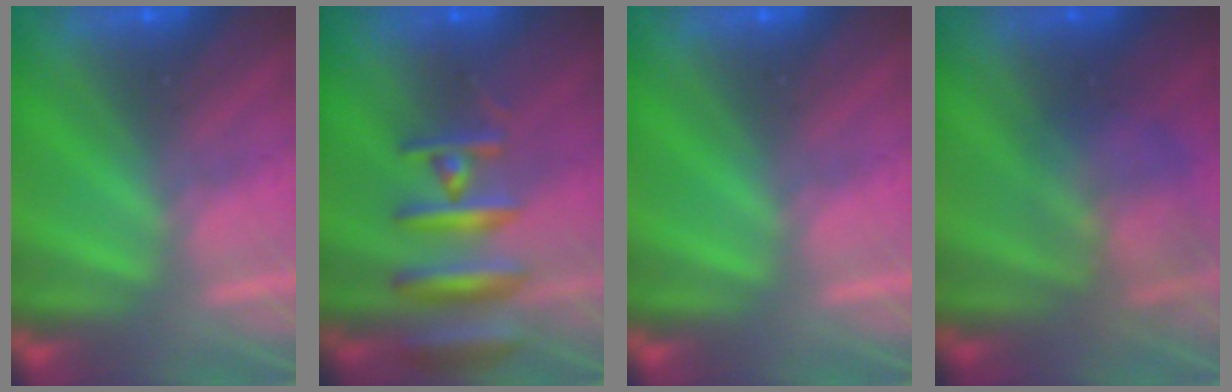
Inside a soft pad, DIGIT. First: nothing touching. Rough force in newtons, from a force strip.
{"total": 7.5}
{"total": 0.0}
{"total": 2.3}